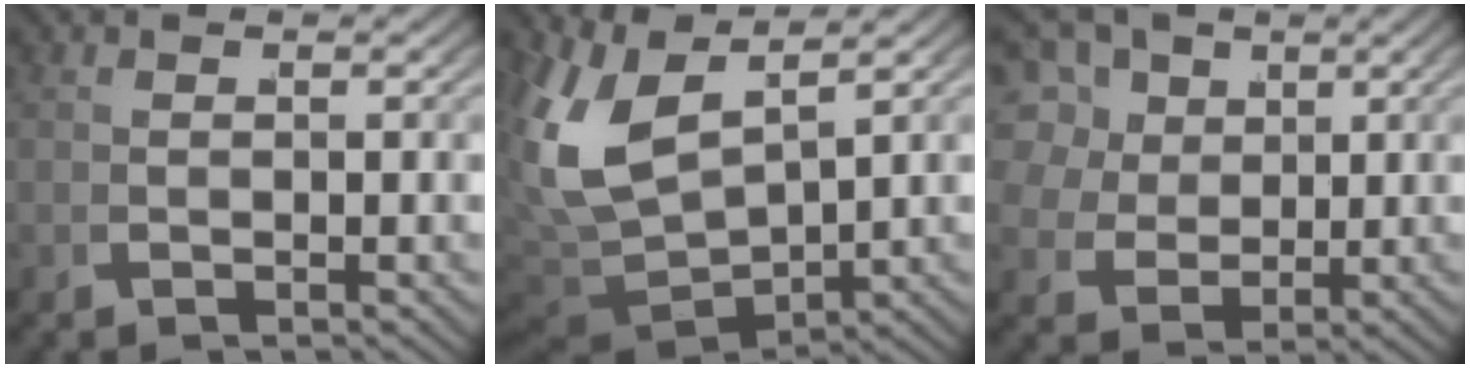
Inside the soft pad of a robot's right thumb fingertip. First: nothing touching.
{"total": 10.3, "force": [0.9, 6.6, 7.9], "torque": [-0.203, -0.047, 0.047]}
{"total": 8.1, "force": [3.2, 6.2, 4.2], "torque": [-0.099, -0.015, 0.063]}